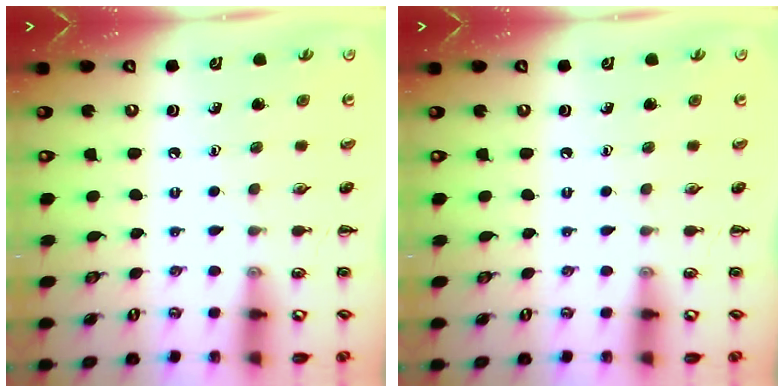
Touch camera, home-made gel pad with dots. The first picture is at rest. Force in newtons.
{"total": 0.0}